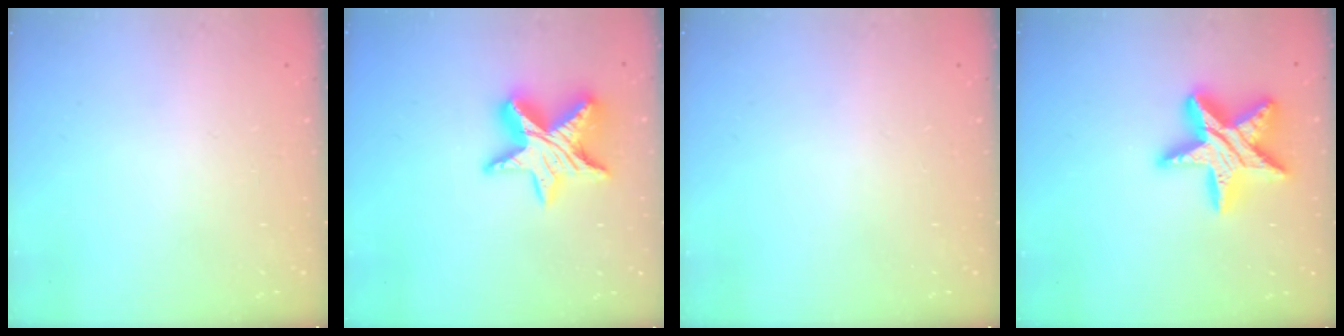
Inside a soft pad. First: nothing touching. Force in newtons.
{"total": 16.4, "press": 16.3, "slide": 1.2}
{"total": 0.0}
{"total": 18.9, "press": 18.8, "slide": 1.5}